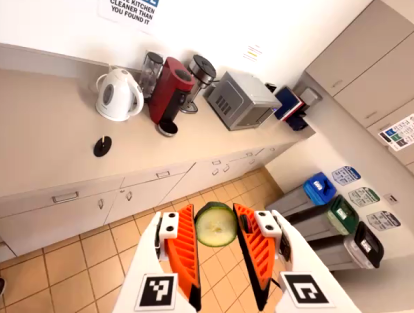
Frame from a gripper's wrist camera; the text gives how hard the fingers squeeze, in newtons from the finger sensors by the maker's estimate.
{"total": 8.9, "left": 8.9, "right": 8.8}